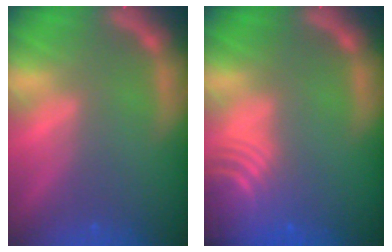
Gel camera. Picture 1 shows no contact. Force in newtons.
{"total": 9.1}